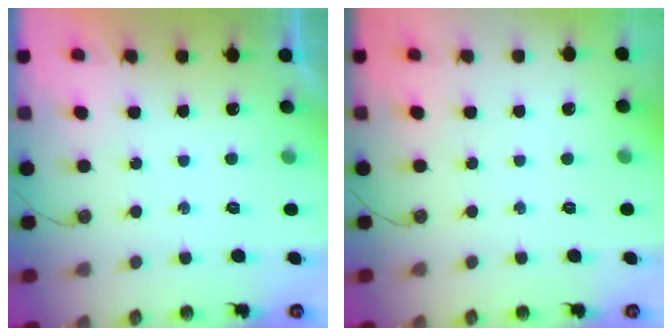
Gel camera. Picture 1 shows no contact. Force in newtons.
{"total": 0.0}